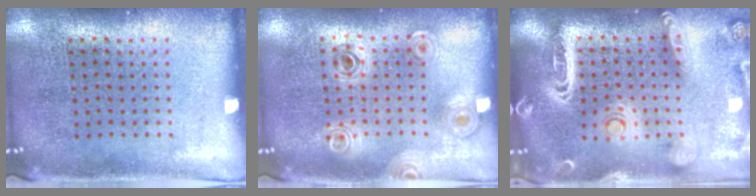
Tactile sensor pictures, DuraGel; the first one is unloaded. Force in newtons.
{"total": 0.8, "press": 0.8, "slide": 0.1}
{"total": 2.8, "press": 2.5, "slide": 1.4}